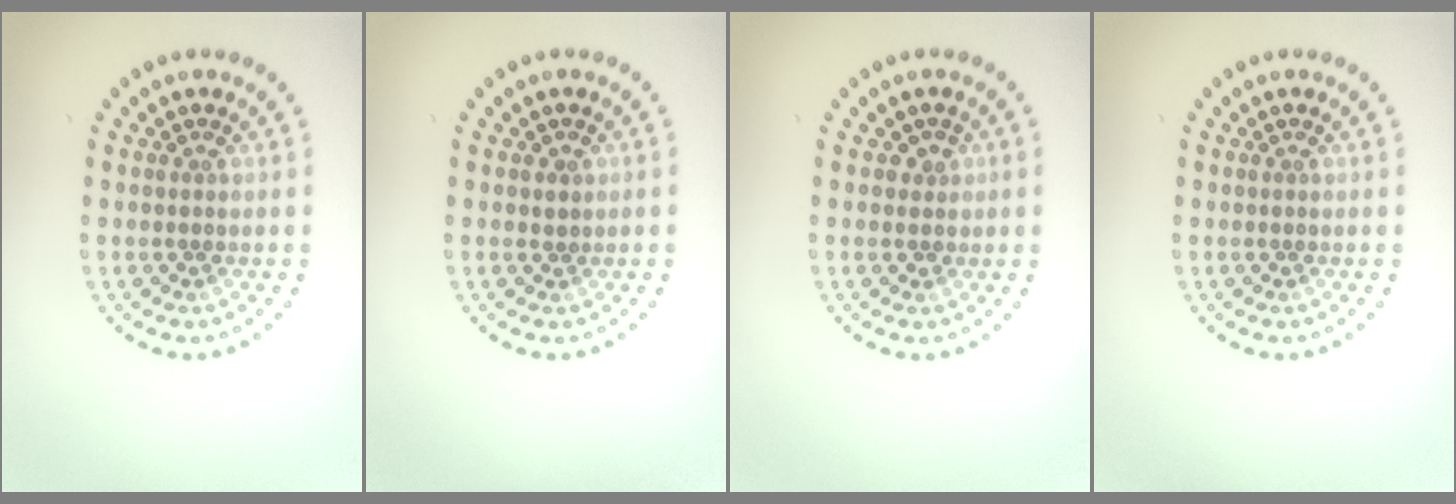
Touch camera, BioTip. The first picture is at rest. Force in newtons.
{"total": 0.5, "press": 0.4, "slide": 0.4}
{"total": 1.0, "press": 0.9, "slide": 0.4}
{"total": 0.0}